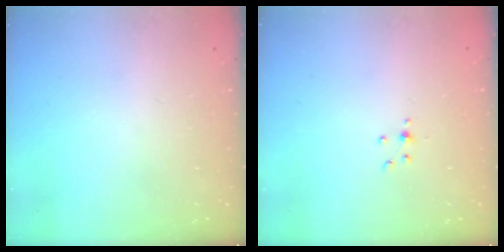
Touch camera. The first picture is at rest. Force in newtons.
{"total": 3.0, "press": 2.8, "slide": 0.9}